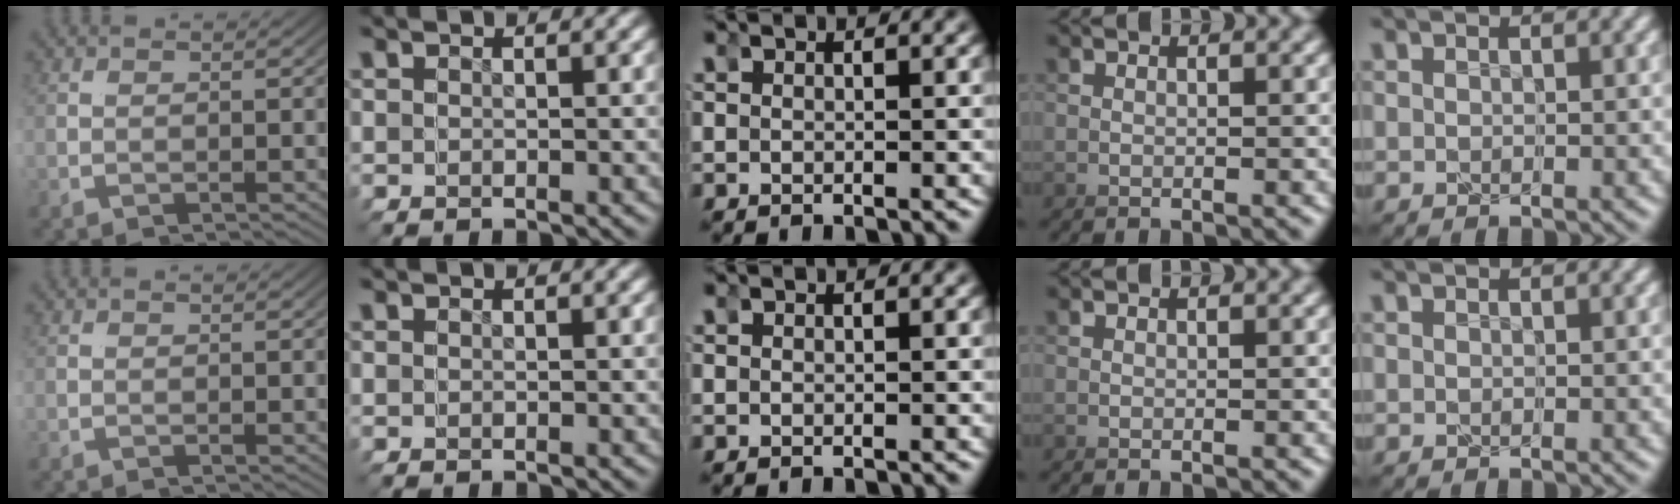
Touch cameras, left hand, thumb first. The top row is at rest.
{}